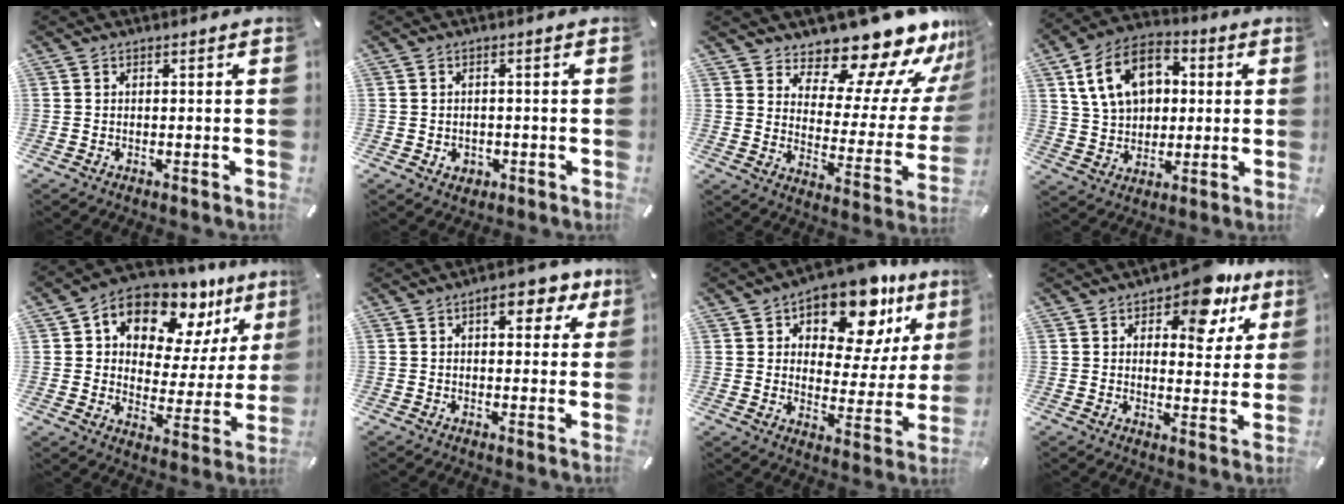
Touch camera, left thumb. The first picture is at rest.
{"total": 2.3, "force": [-0.5, 2.1, 0.8], "torque": [-0.010, 0.000, -0.013]}
{"total": 16.3, "force": [14.6, 5.0, 5.0], "torque": [-0.079, -0.135, 0.243]}
{"total": 13.9, "force": [3.9, 10.5, 8.3], "torque": [-0.164, 0.012, 0.076]}
{"total": 13.4, "force": [9.4, 8.0, 5.3], "torque": [-0.092, -0.079, 0.168]}
{"total": 7.5, "force": [3.4, 3.9, 5.5], "torque": [-0.066, -0.008, 0.051]}
{"total": 15.0, "force": [10.4, 7.6, 7.7], "torque": [-0.114, -0.076, 0.178]}
{"total": 13.2, "force": [8.5, 6.3, 8.0], "torque": [-0.090, -0.051, 0.141]}